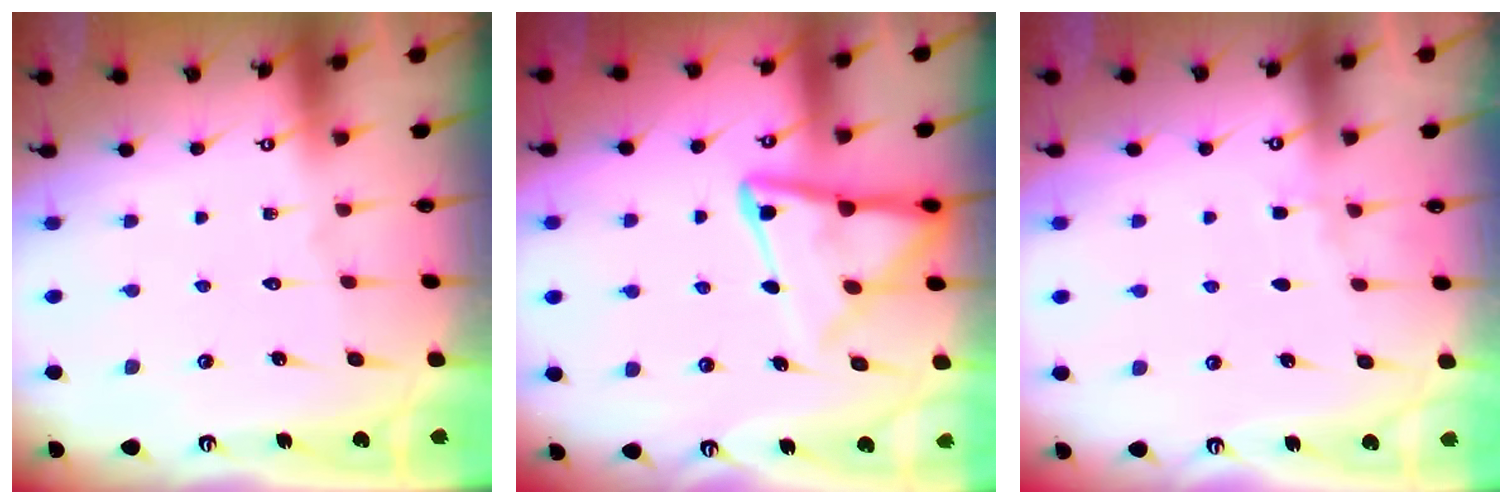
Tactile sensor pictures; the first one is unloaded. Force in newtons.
{"total": 11.0, "press": 10.9, "slide": 1.2}
{"total": 4.4, "press": 4.3, "slide": 0.5}